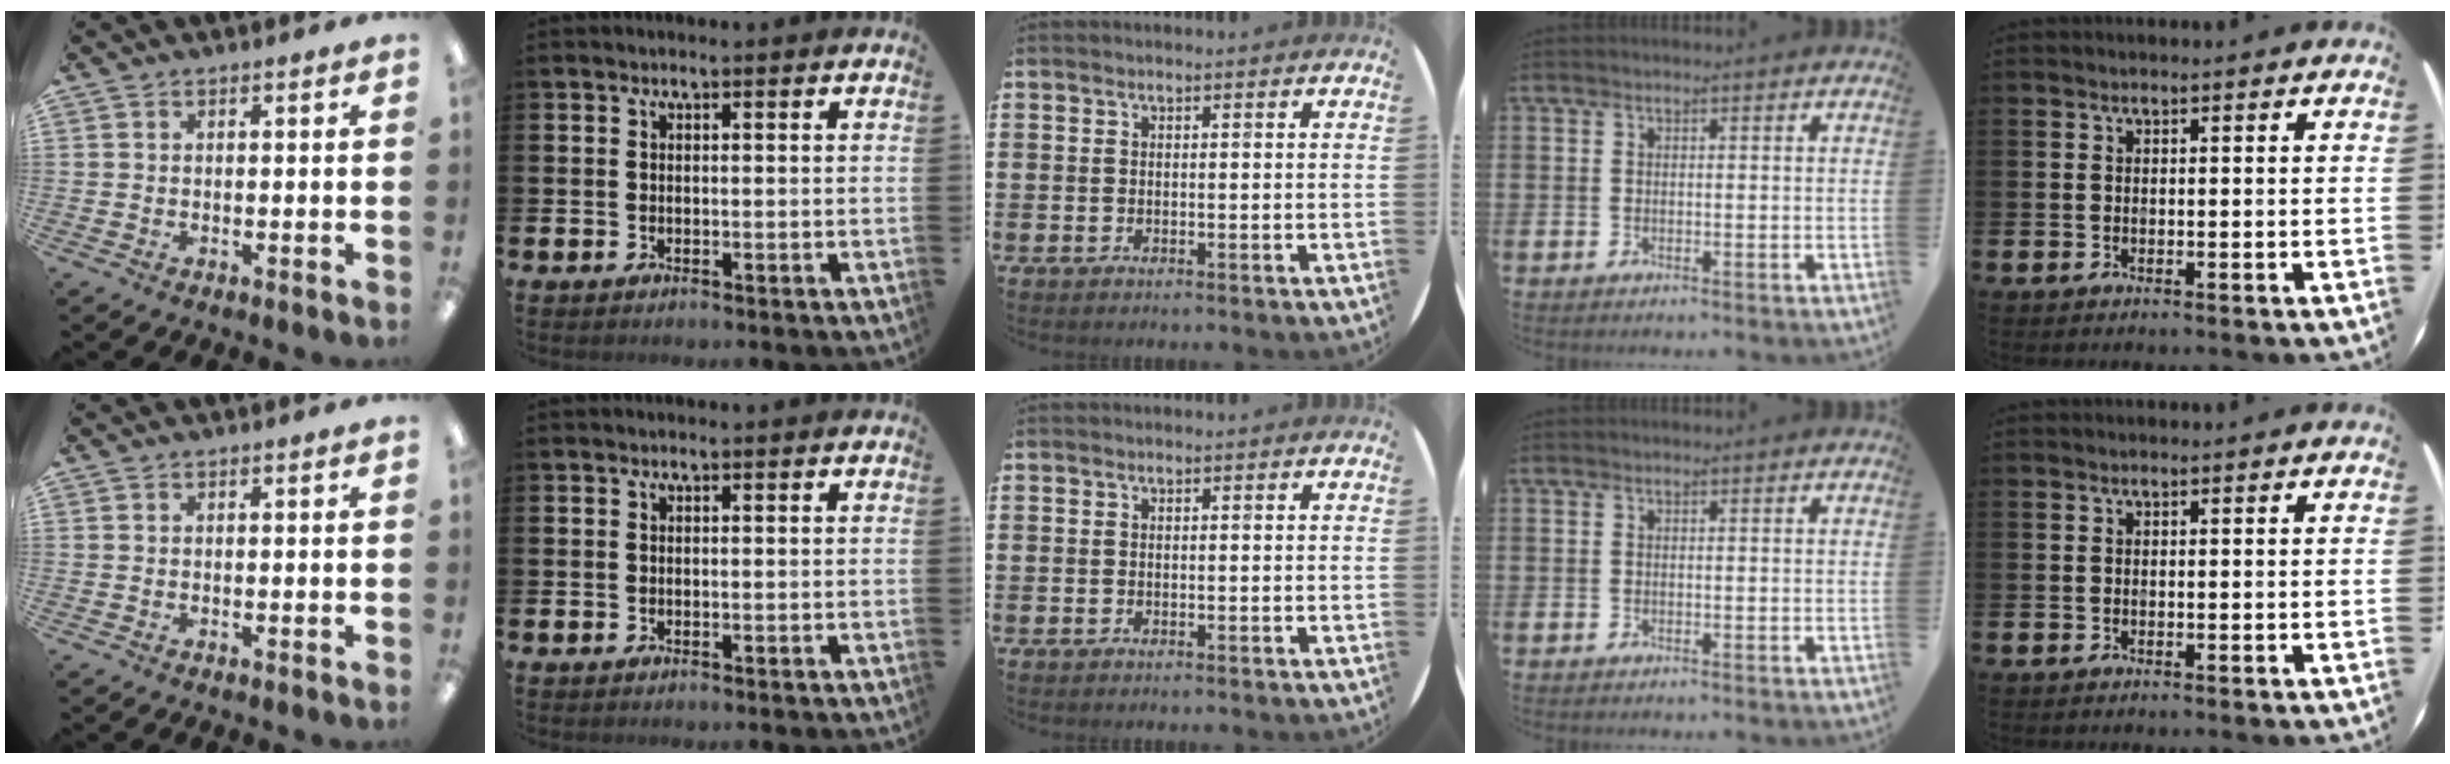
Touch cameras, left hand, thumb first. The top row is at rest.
{}